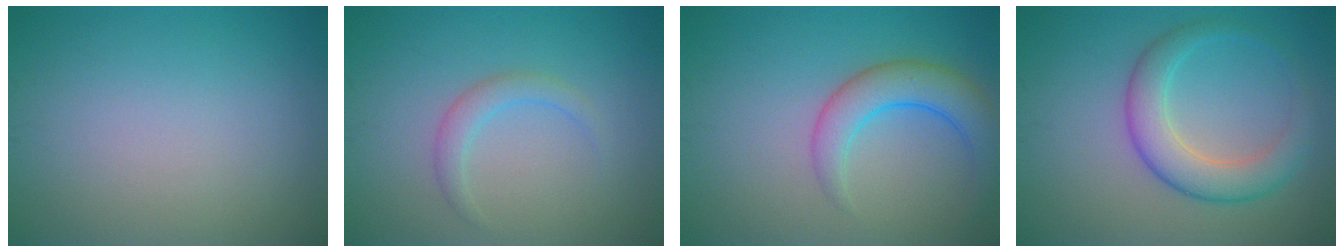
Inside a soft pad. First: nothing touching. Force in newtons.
{"total": 1.8, "press": 1.8, "slide": 0.2}
{"total": 4.6, "press": 4.6, "slide": 0.3}
{"total": 4.8, "press": 4.8, "slide": 0.1}